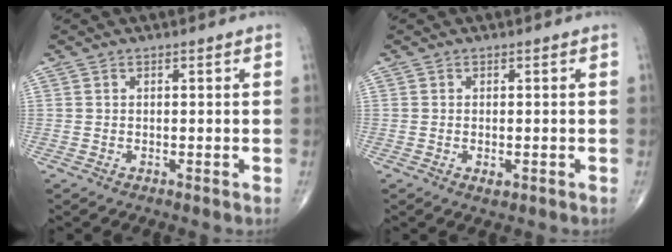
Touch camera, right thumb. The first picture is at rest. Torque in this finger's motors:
{"motor_torque": [-0.21, 0.03, 0.26, 0.32, -0.01]}